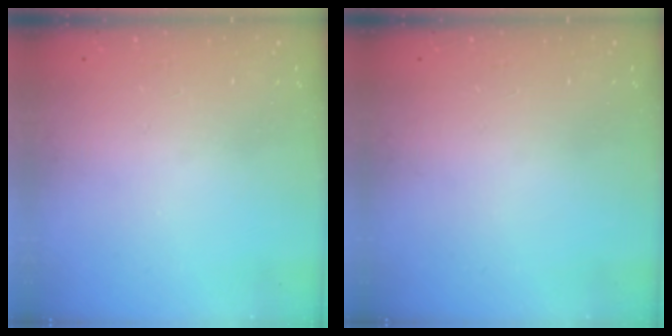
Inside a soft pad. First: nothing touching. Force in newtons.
{"total": 0.0}